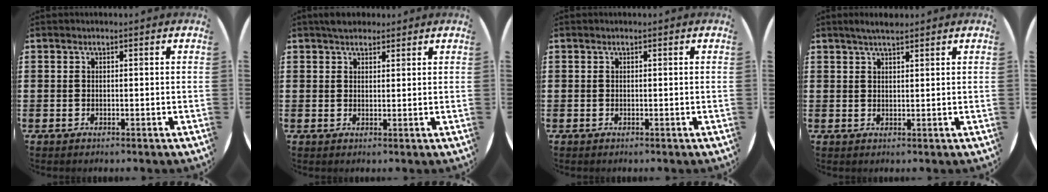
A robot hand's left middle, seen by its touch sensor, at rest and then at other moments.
{"total": 2.3, "force": [2.1, 1.0, 0.3], "torque": [-0.001, 0.003, 0.039]}
{"total": 0.0}
{"total": 2.4, "force": [2.0, 0.3, 1.2], "torque": [-0.024, 0.005, 0.036]}